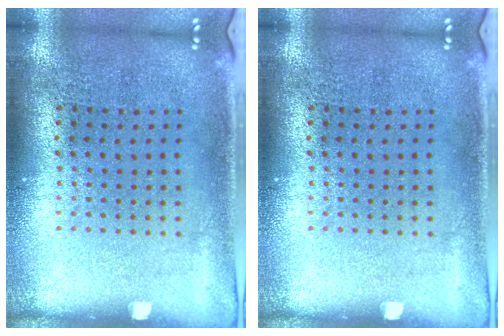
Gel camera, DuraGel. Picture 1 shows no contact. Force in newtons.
{"total": 0.0}